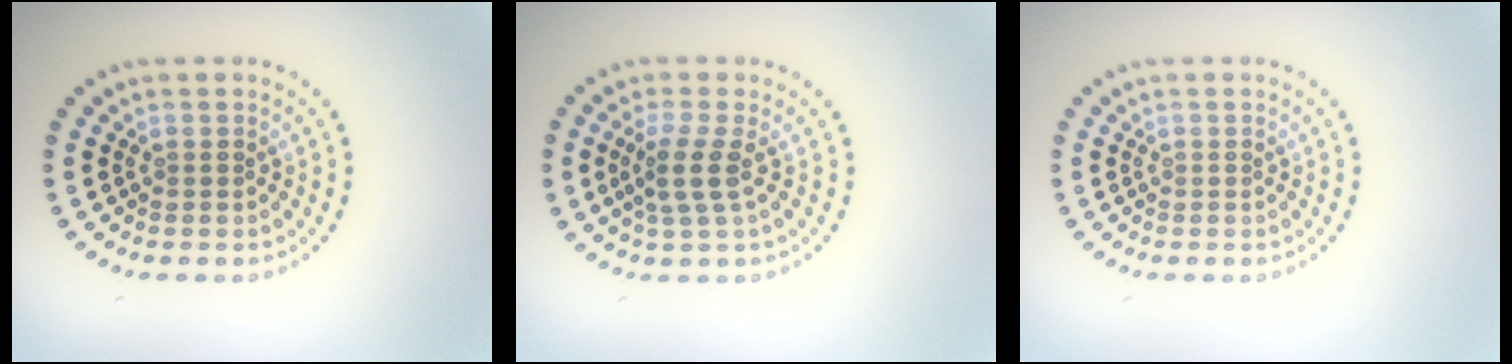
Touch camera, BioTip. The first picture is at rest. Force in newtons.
{"total": 2.6, "press": 2.1, "slide": 1.4}
{"total": 0.0}